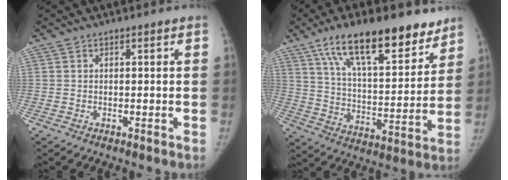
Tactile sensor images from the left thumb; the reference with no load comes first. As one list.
[{"total": 22.2, "force": [14.6, 8.2, 14.5], "torque": [-0.189, -0.047, 0.241]}]